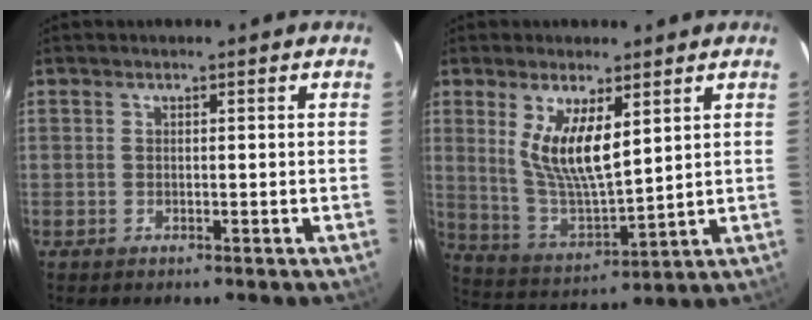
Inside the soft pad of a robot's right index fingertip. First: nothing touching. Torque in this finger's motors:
{"motor_torque": [0.01, 0.07, 0.09, 0.08]}